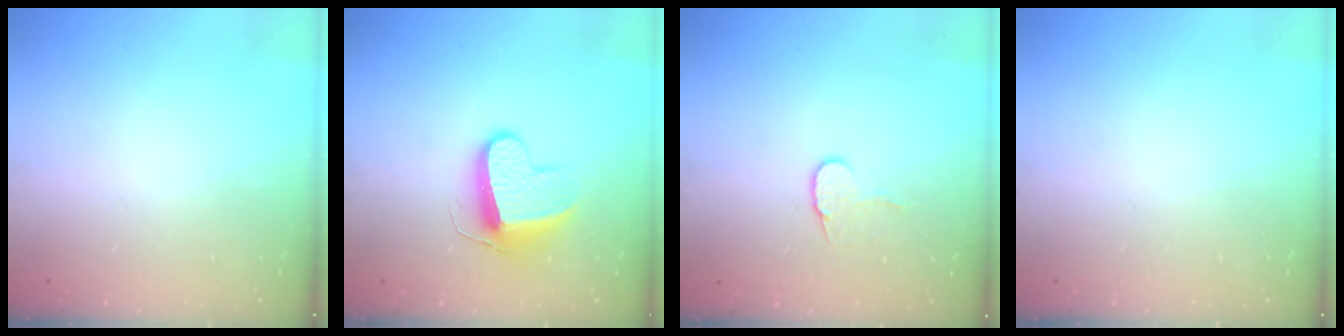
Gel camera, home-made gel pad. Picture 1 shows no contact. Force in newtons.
{"total": 9.9, "press": 9.9, "slide": 0.2}
{"total": 7.3, "press": 7.3, "slide": 0.4}
{"total": 0.0}